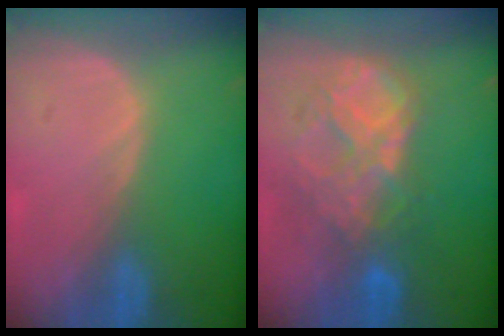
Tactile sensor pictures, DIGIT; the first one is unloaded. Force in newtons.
{"total": 9.1, "press": 7.8, "slide": 4.8}